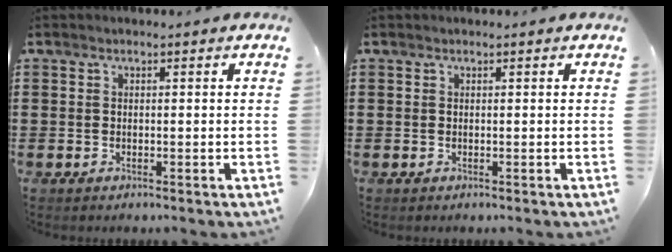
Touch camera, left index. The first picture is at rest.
{"total": 0.0}